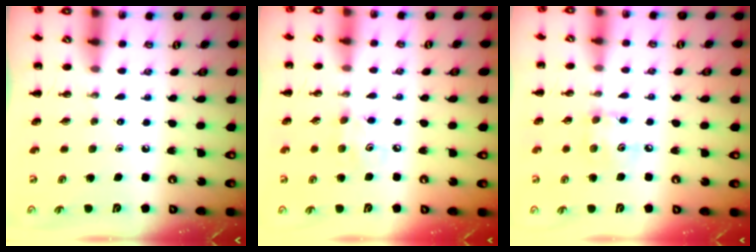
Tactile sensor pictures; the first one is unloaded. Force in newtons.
{"total": 3.8, "press": 3.7, "slide": 0.7}
{"total": 5.8, "press": 5.7, "slide": 1.0}